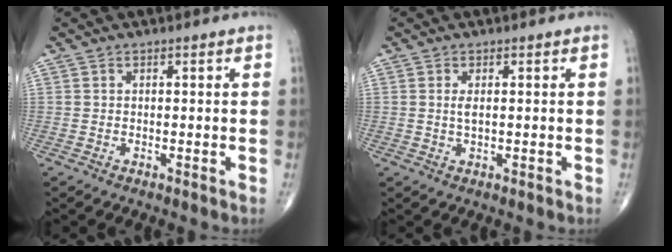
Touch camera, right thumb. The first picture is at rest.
{"total": 1.8, "force": [0.3, 0.7, 1.6], "torque": [-0.034, -0.002, 0.009]}